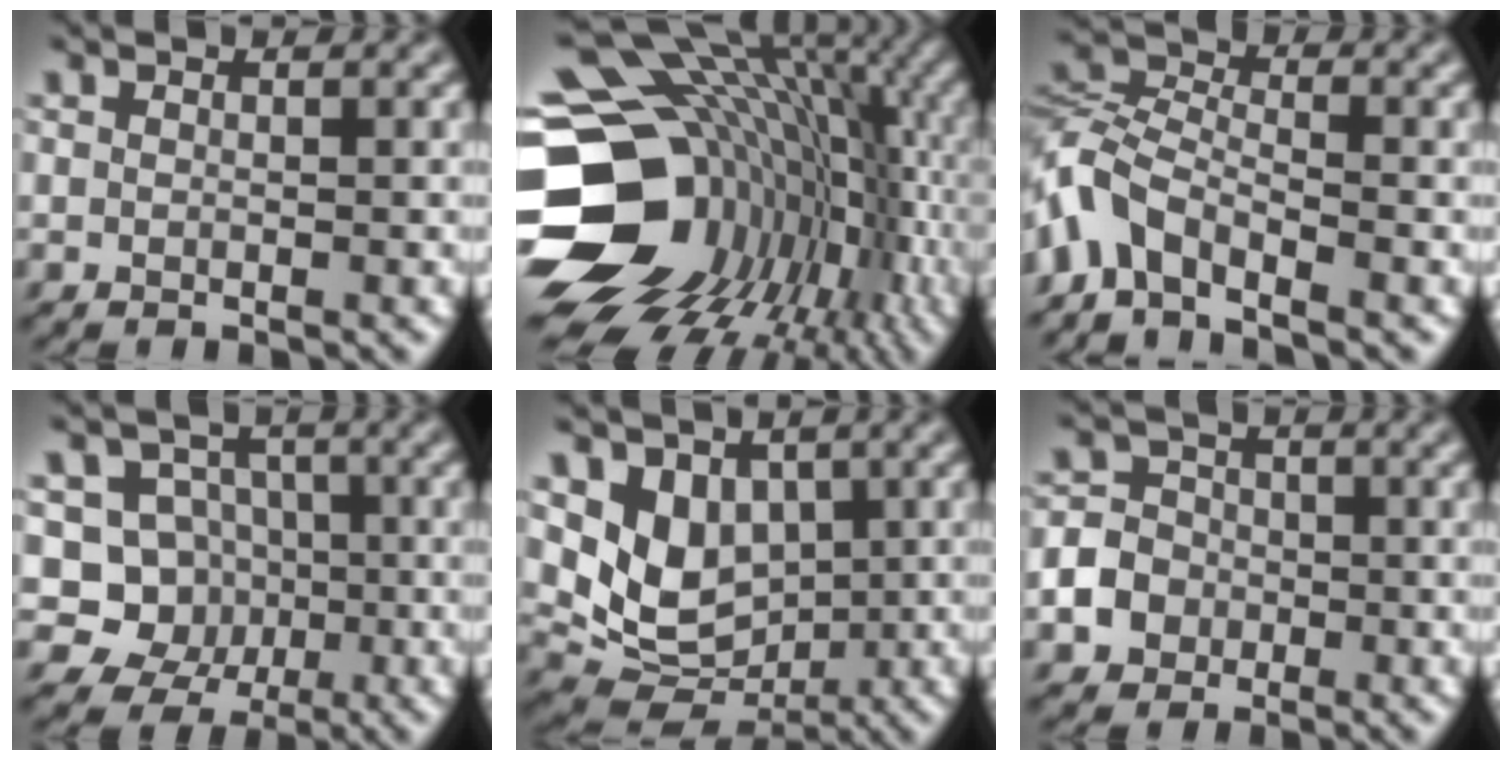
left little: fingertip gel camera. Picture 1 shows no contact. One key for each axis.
{"total": 21.1, "fx": -3.7, "fy": 16.9, "fz": 12.1, "tx": -0.200, "ty": -0.009, "tz": -0.064}
{"total": 5.2, "fx": -3.5, "fy": 2.3, "fz": 3.1, "tx": -0.064, "ty": 0.003, "tz": -0.087}
{"total": 6.1, "fx": -0.5, "fy": 5.7, "fz": 2.0, "tx": -0.012, "ty": 0.004, "tz": -0.039}
{"total": 6.1, "fx": 1.4, "fy": 4.6, "fz": 3.6, "tx": -0.067, "ty": -0.021, "tz": 0.027}
{"total": 4.8, "fx": -1.8, "fy": 4.2, "fz": 1.5, "tx": -0.017, "ty": -0.002, "tz": -0.050}